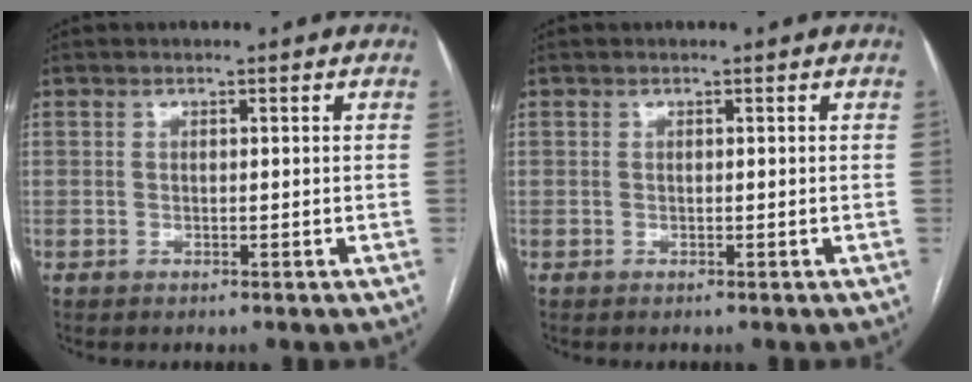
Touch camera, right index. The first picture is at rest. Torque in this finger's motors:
{"motor_torque": [0.00, 0.00, 0.00, 0.01]}